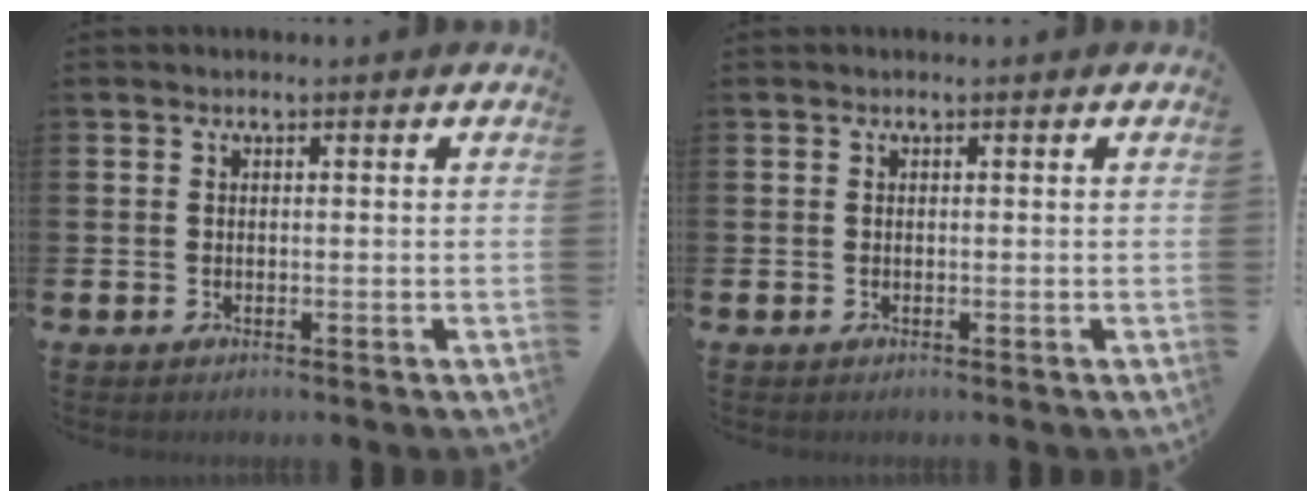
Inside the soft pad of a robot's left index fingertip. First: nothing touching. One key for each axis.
{"total": 0.0}